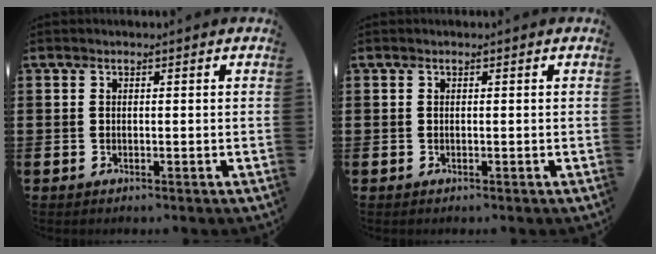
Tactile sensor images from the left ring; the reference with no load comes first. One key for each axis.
{"total": 0.0}